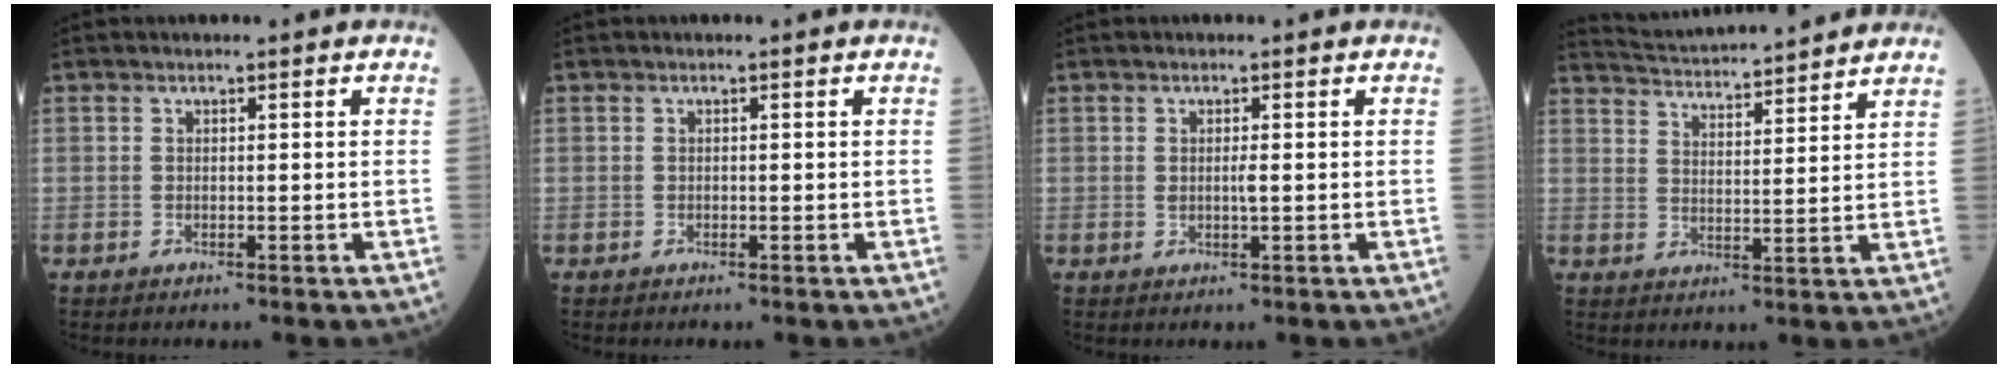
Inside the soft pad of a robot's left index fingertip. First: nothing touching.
{"total": 0.0}
{"total": 1.3, "force": [0.1, 0.2, 1.3], "torque": [-0.027, -0.001, 0.002]}
{"total": 14.8, "force": [13.9, 0.9, 4.9], "torque": [-0.091, 0.020, 0.205]}